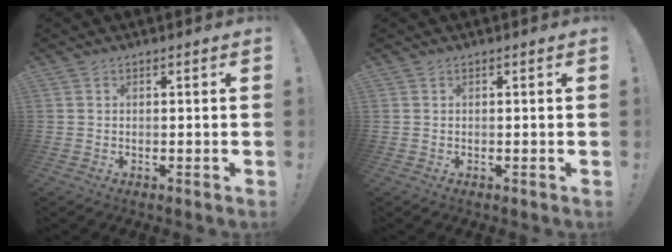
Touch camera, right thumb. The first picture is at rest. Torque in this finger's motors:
{"motor_torque": [0.00, 0.00, -0.13, 0.13, 0.00]}